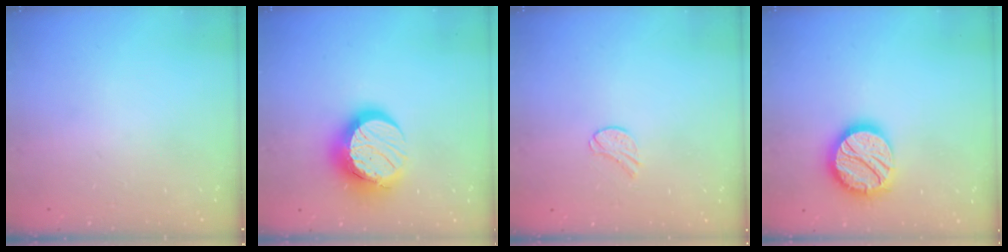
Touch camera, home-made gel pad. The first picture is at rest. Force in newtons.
{"total": 16.1, "press": 16.0, "slide": 1.3}
{"total": 5.1, "press": 5.1, "slide": 0.5}
{"total": 16.8, "press": 16.7, "slide": 1.0}